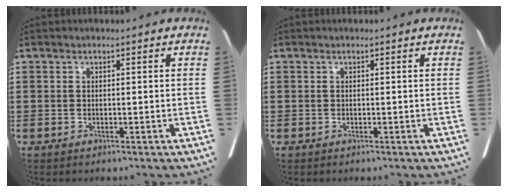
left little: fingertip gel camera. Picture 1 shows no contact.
{"total": 0.0}